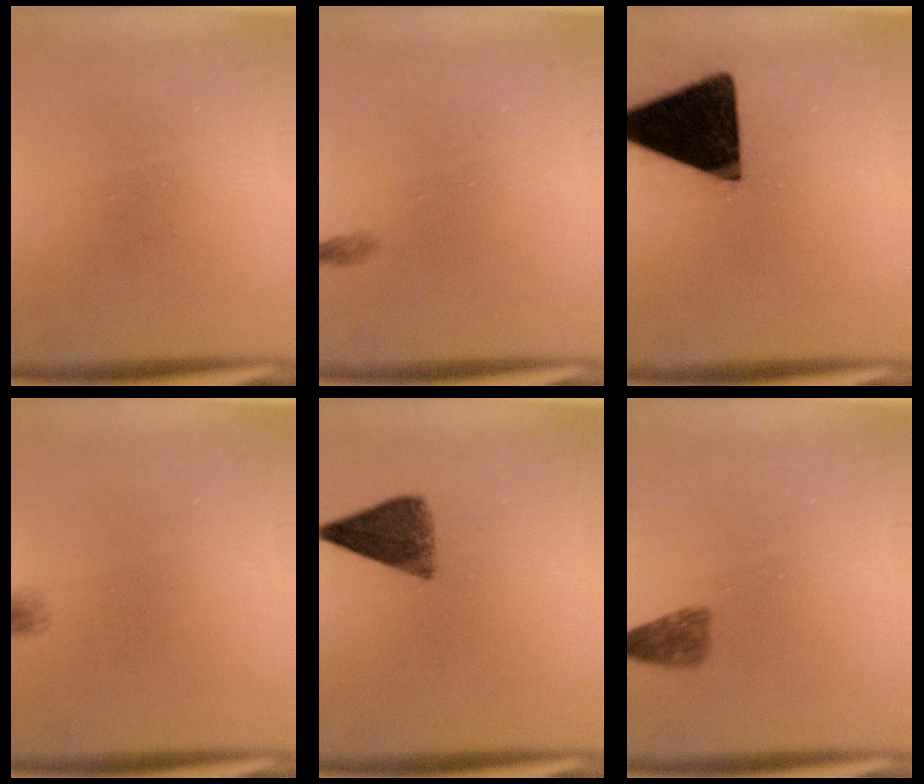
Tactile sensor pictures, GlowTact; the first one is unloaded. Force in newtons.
{"total": 0.6}
{"total": 19.2}
{"total": 1.4}
{"total": 6.4}
{"total": 2.4}